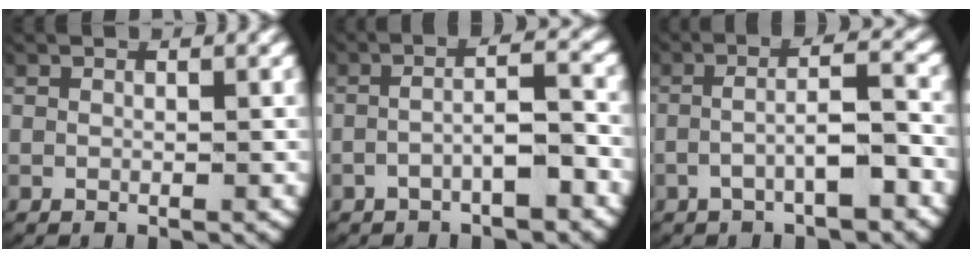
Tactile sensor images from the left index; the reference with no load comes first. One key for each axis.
{"total": 3.5, "fx": -1.6, "fy": 0.6, "fz": 3.0, "tx": -0.055, "ty": 0.001, "tz": -0.027}
{"total": 4.0, "fx": -1.6, "fy": 0.9, "fz": 3.6, "tx": -0.070, "ty": 0.002, "tz": -0.025}